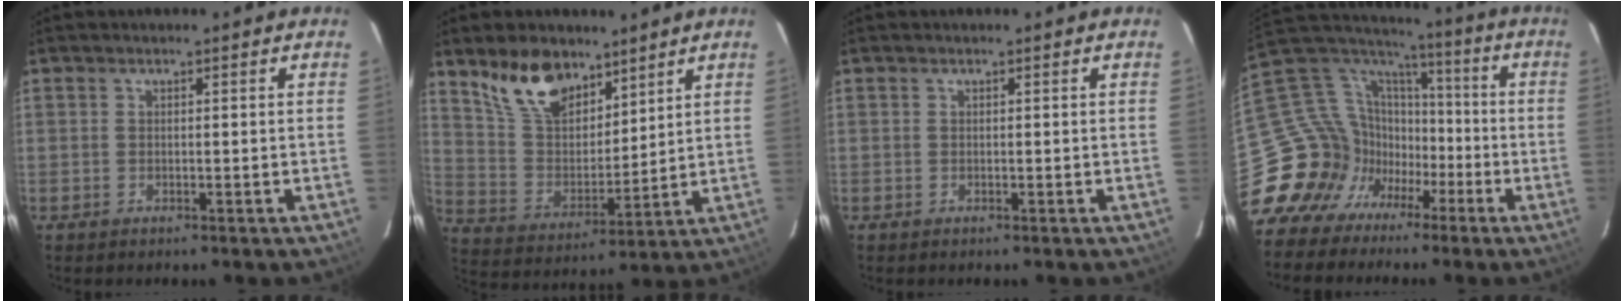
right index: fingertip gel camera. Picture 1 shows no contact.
{"total": 13.5, "force": [9.5, 6.8, 6.8], "torque": [-0.139, 0.014, 0.190]}
{"total": 0.0}
{"total": 20.8, "force": [-11.3, 16.1, 6.8], "torque": [-0.162, 0.052, -0.195]}